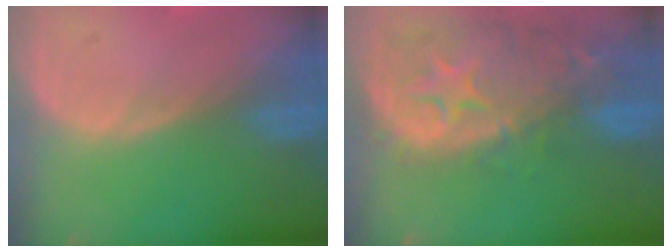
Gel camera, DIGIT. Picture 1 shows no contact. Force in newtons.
{"total": 14.1, "press": 11.4, "slide": 8.4}